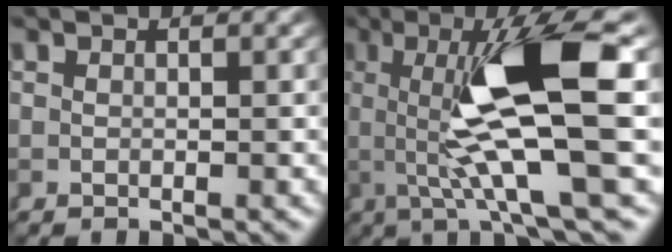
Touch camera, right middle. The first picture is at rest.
{"total": 11.6, "force": [1.0, 2.1, 11.4], "torque": [-0.198, 0.004, 0.019]}